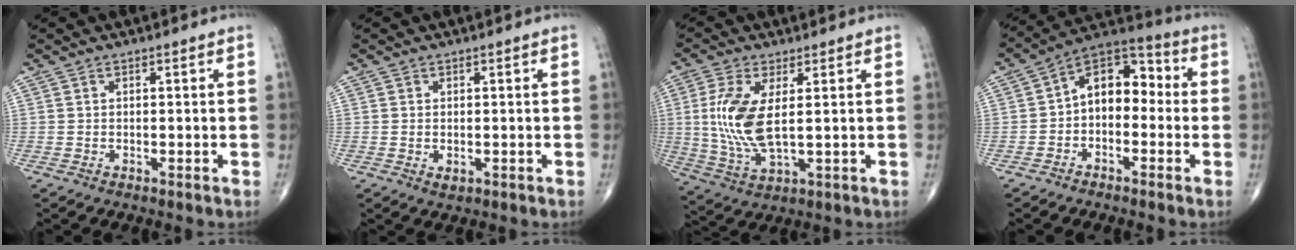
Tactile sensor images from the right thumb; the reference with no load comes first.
{"total": 1.3, "force": [-0.2, 0.8, 0.9], "torque": [-0.015, -0.004, 0.000]}
{"total": 11.2, "force": [1.4, 4.4, 10.2], "torque": [-0.234, -0.014, 0.035]}
{"total": 10.6, "force": [-0.8, 7.0, 7.9], "torque": [-0.090, 0.045, -0.035]}